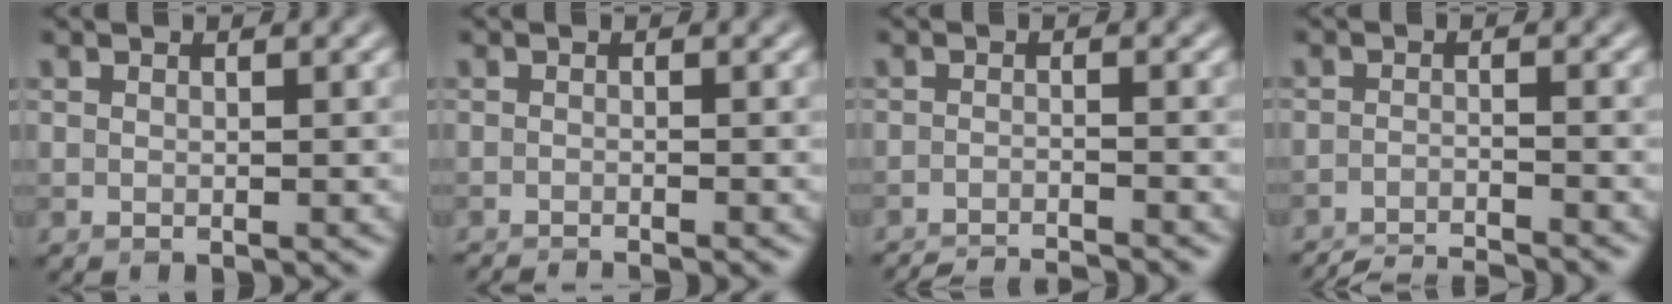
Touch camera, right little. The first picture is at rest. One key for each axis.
{"total": 1.8, "fx": -1.7, "fy": 0.1, "fz": 0.7, "tx": -0.006, "ty": -0.003, "tz": -0.032}
{"total": 5.9, "fx": -5.6, "fy": 0.7, "fz": 1.4, "tx": -0.021, "ty": -0.011, "tz": -0.083}
{"total": 6.8, "fx": -6.5, "fy": 0.8, "fz": 2.0, "tx": -0.034, "ty": -0.015, "tz": -0.101}